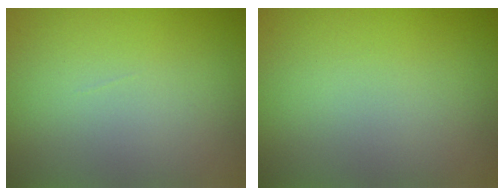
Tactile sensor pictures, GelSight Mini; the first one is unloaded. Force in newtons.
{"total": 0.0}